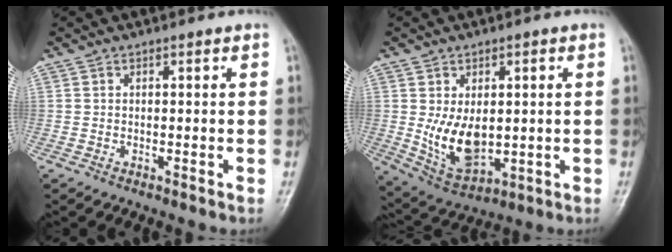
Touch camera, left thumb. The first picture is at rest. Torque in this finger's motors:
{"motor_torque": [1.53, 1.60, 1.02, -0.48, 0.07]}